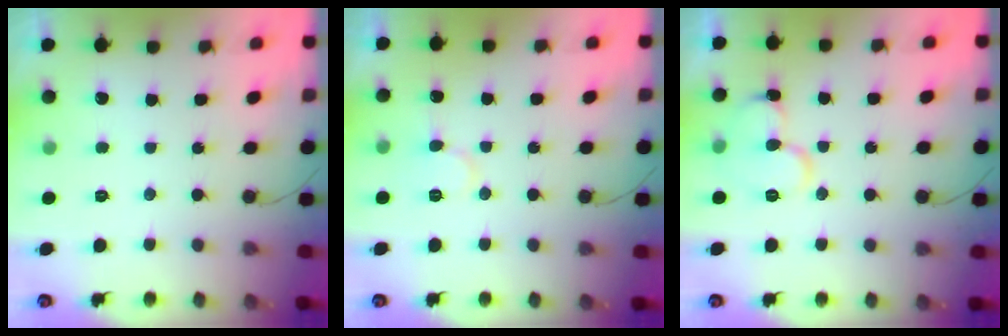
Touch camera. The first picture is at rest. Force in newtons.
{"total": 6.8, "press": 6.8, "slide": 0.8}
{"total": 11.9, "press": 11.8, "slide": 1.2}